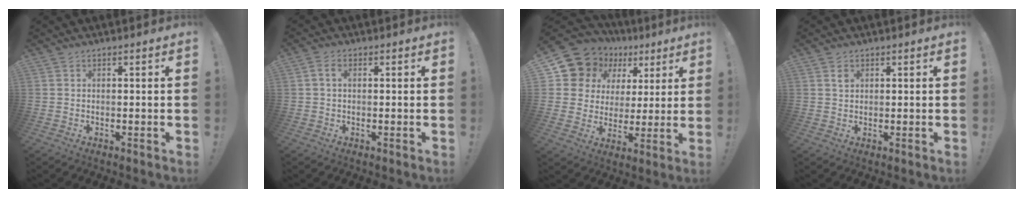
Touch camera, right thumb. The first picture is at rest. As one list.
[{"total": 2.5, "force": [0.6, 1.4, 2.0], "torque": [-0.038, 0.006, 0.010]}, {"total": 12.7, "force": [7.2, 9.8, 3.7], "torque": [-0.073, -0.045, 0.149]}, {"total": 1.3, "force": [0.8, 1.0, 0.5], "torque": [0.008, -0.007, 0.011]}]